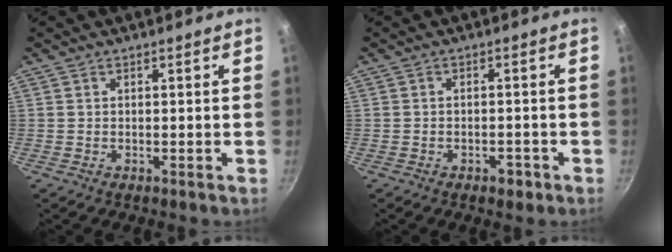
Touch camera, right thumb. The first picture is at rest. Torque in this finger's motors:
{"motor_torque": [-0.20, 0.16, -0.09, 0.04, -0.03]}